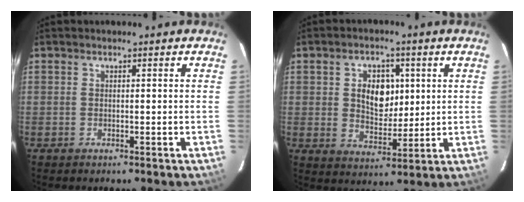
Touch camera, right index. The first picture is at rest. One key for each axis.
{"total": 8.4, "fx": 1.8, "fy": 5.8, "fz": 5.8, "tx": -0.100, "ty": 0.011, "tz": 0.036}